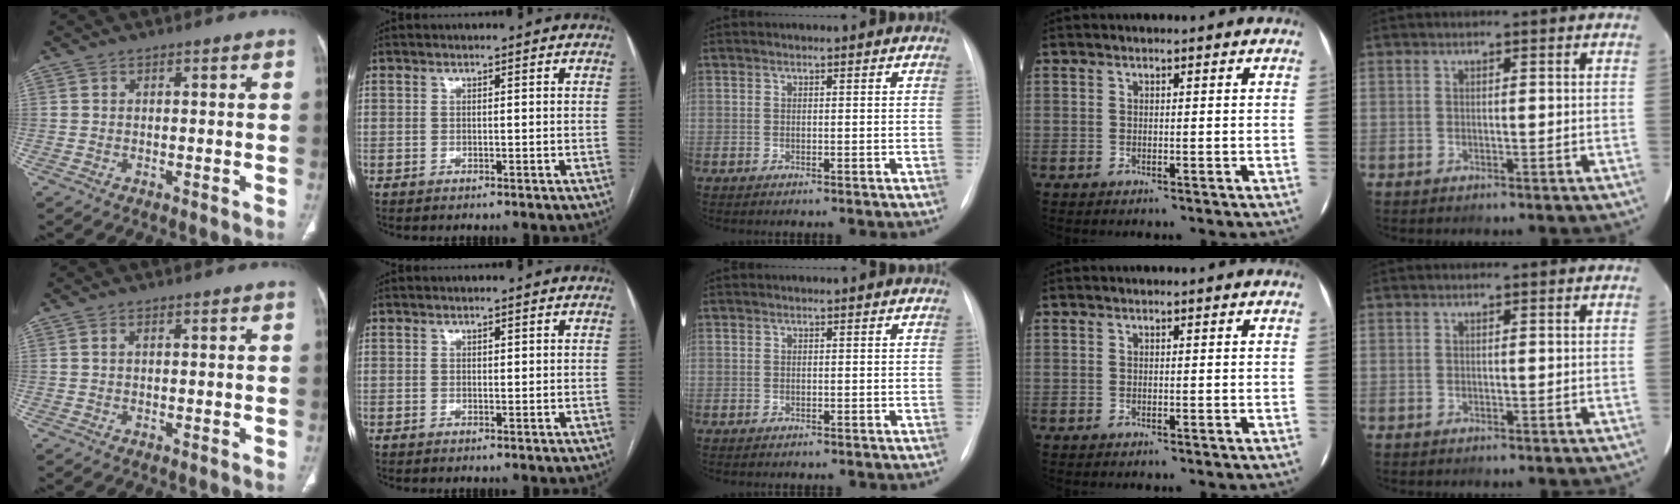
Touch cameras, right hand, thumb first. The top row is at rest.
{"thumb": {"total": 0.6, "force": [0.2, 0.3, 0.5], "torque": [-0.012, 0.005, 0.003]}, "index": {"total": 0.6, "force": [0.3, 0.3, 0.3], "torque": [-0.003, -0.001, 0.004]}}